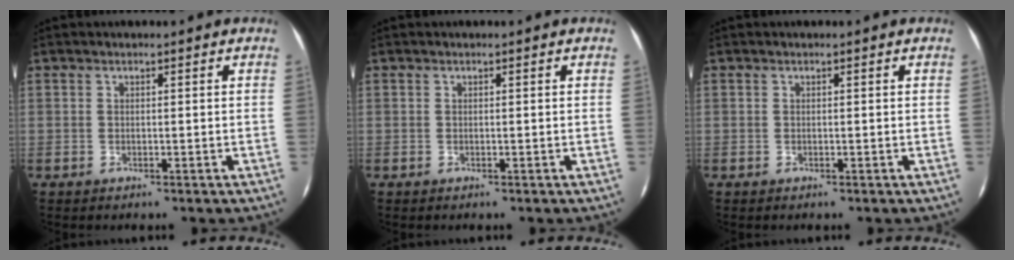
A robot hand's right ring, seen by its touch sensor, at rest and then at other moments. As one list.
[{"total": 0.0}, {"total": 0.0}]